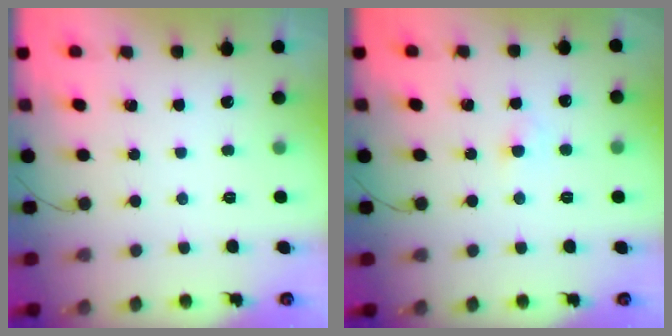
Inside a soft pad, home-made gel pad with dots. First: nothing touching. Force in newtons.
{"total": 2.8, "press": 2.6, "slide": 1.0}